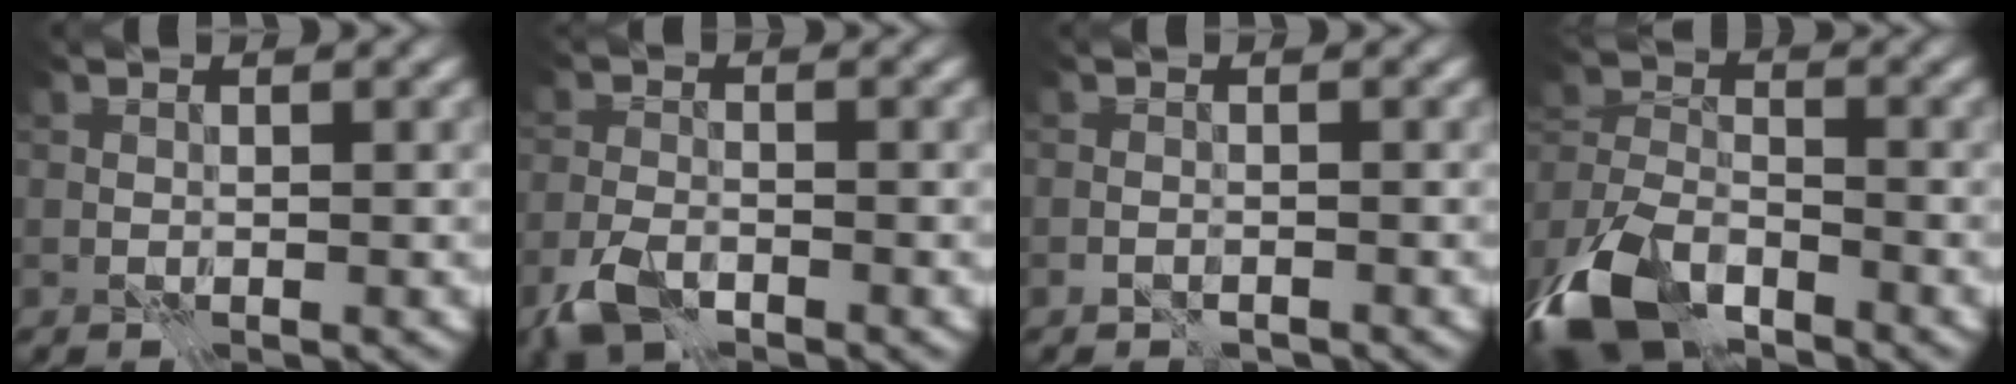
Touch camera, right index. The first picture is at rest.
{"total": 3.7, "force": [-2.7, 1.5, 2.1], "torque": [-0.046, -0.004, -0.062]}
{"total": 0.5, "force": [-0.5, -0.1, 0.1], "torque": [0.002, 0.003, -0.011]}
{"total": 9.8, "force": [-7.0, 4.4, 5.3], "torque": [-0.117, -0.011, -0.146]}